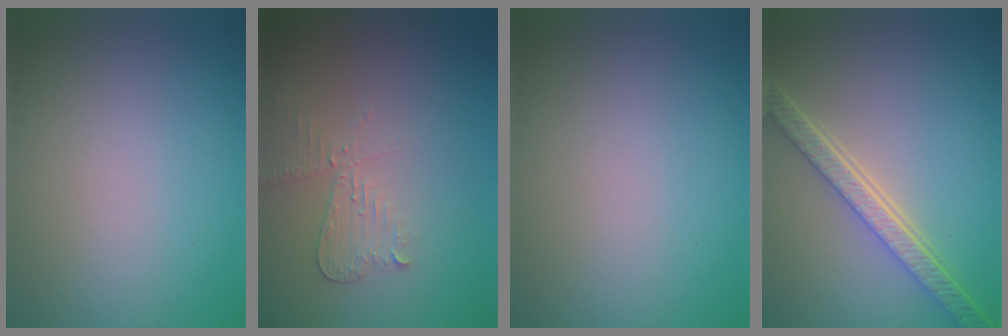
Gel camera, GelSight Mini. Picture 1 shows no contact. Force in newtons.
{"total": 2.2, "press": 2.2, "slide": 0.1}
{"total": 0.0}
{"total": 5.6, "press": 4.1, "slide": 3.8}